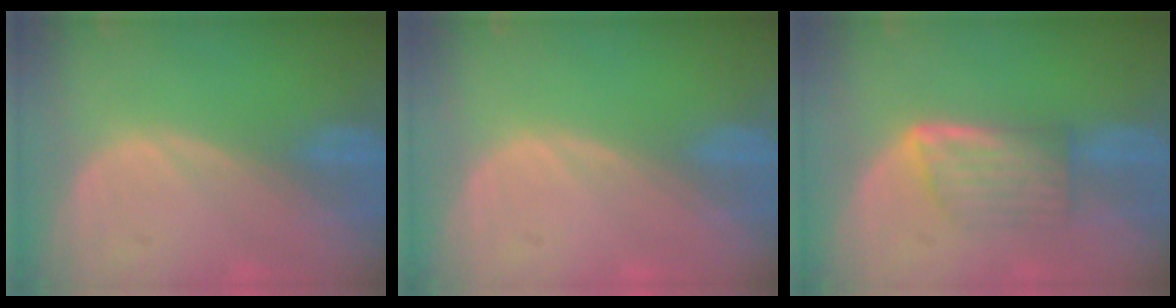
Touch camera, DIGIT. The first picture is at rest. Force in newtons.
{"total": 0.5, "press": 0.1, "slide": 0.5}
{"total": 5.7, "press": 5.3, "slide": 2.3}